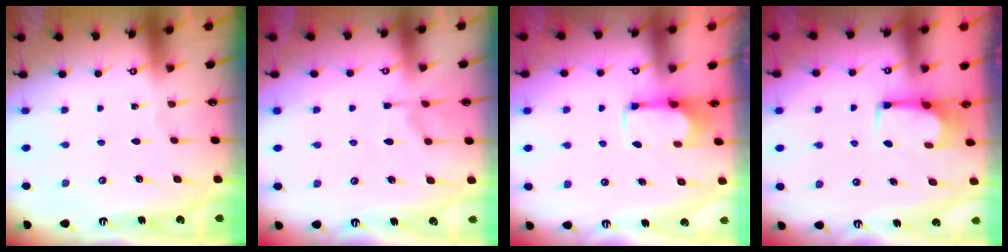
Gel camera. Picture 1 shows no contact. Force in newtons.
{"total": 1.7, "press": 0.7, "slide": 1.5}
{"total": 2.6, "press": 2.5, "slide": 1.0}
{"total": 2.5, "press": 2.5, "slide": 0.4}